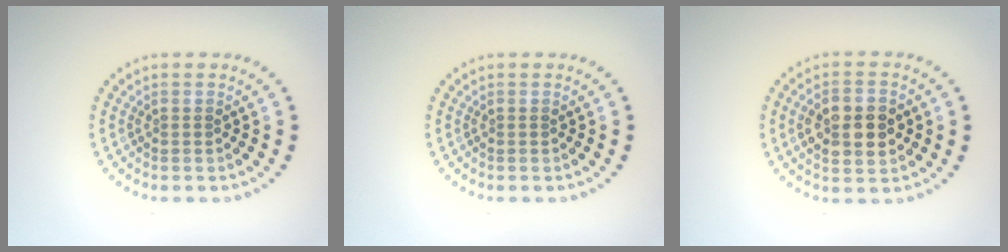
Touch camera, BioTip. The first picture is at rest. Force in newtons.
{"total": 0.0}
{"total": 4.5, "press": 4.5, "slide": 0.0}